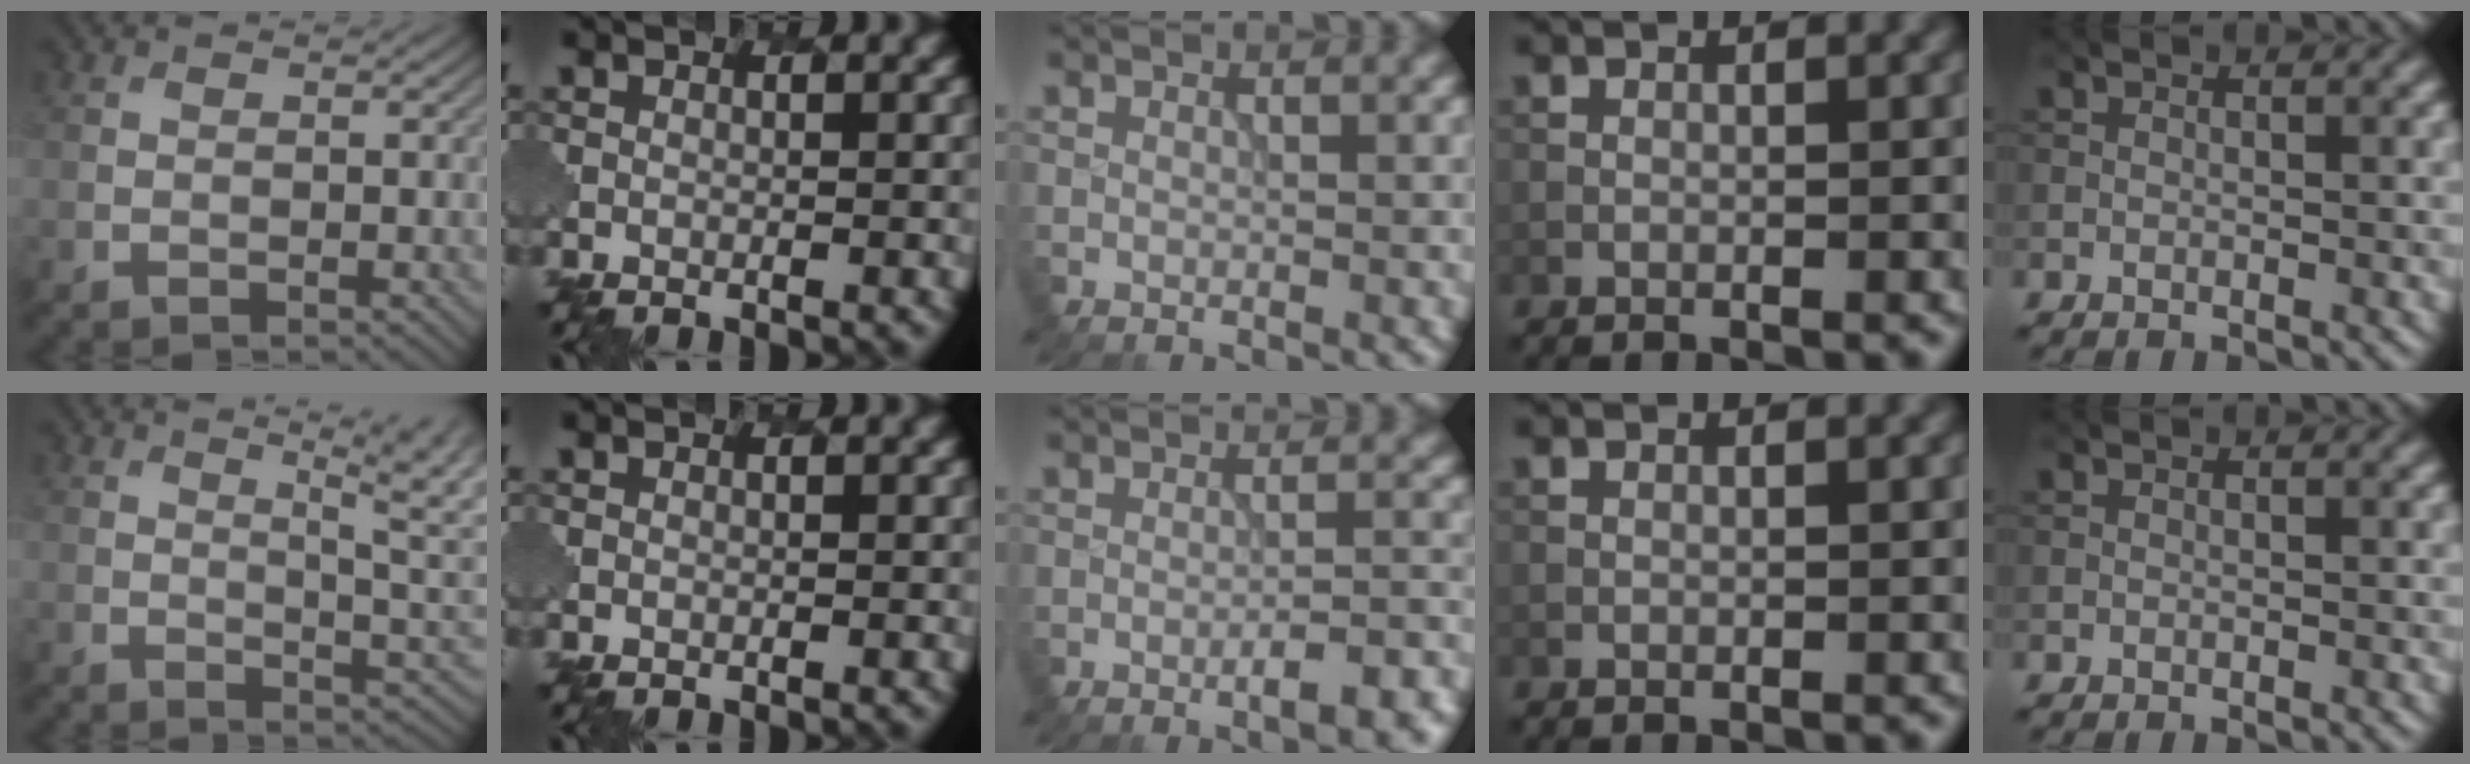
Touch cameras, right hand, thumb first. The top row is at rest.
{"thumb": {"total": 12.0, "force": [5.4, 4.3, 9.8], "torque": [-0.122, 0.032, 0.067]}, "middle": {"total": 4.6, "force": [-2.4, 1.2, 3.8], "torque": [-0.052, 0.007, -0.027]}}